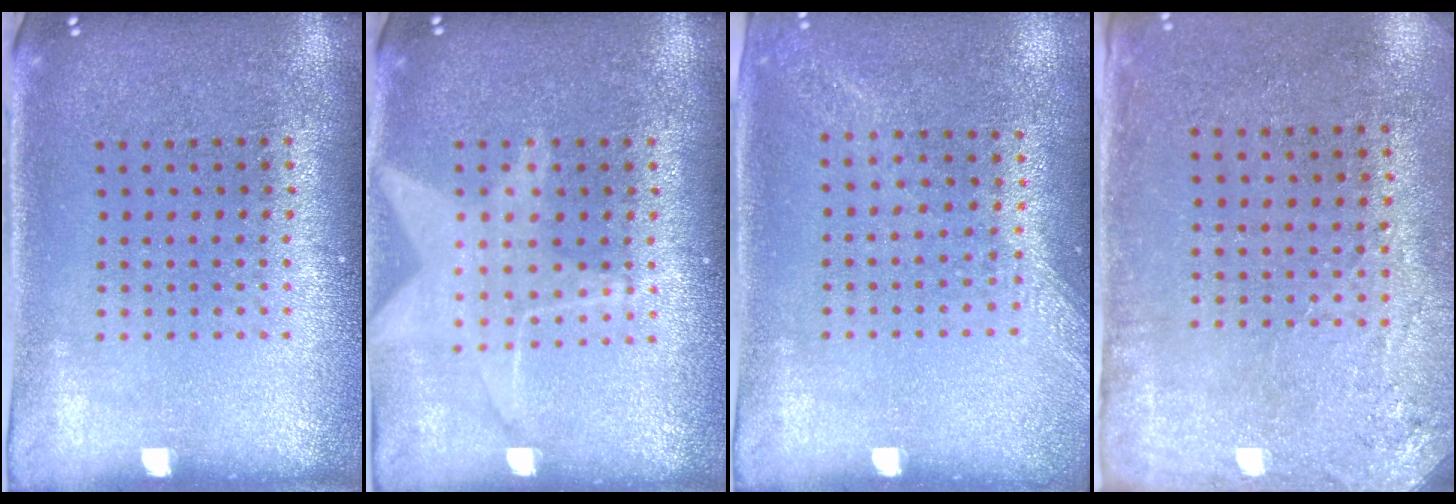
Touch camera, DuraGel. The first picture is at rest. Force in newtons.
{"total": 1.5, "press": 1.3, "slide": 0.6}
{"total": 1.2, "press": 1.2, "slide": 0.4}
{"total": 2.8, "press": 2.3, "slide": 1.6}